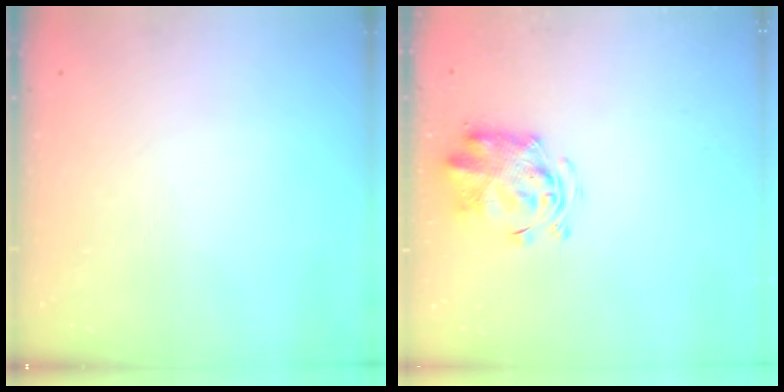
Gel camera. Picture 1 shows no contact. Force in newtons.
{"total": 3.9, "press": 3.9, "slide": 0.6}